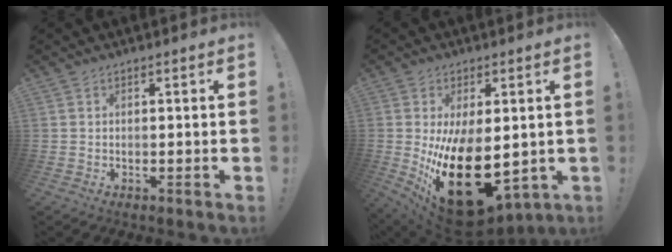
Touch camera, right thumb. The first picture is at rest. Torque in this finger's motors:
{"motor_torque": [0.69, 2.59, 2.77, 0.00, 1.02]}